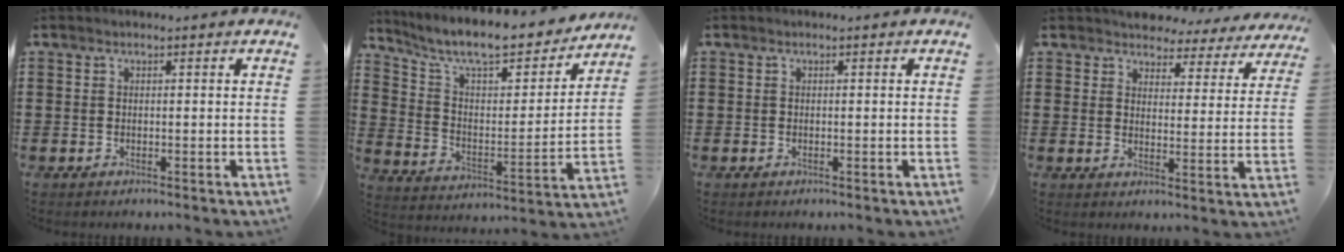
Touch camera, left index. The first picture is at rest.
{"total": 10.0, "force": [8.5, 1.8, 5.0], "torque": [-0.123, -0.055, 0.142]}
{"total": 0.0}
{"total": 5.0, "force": [4.8, 1.3, 0.3], "torque": [-0.025, -0.029, 0.083]}